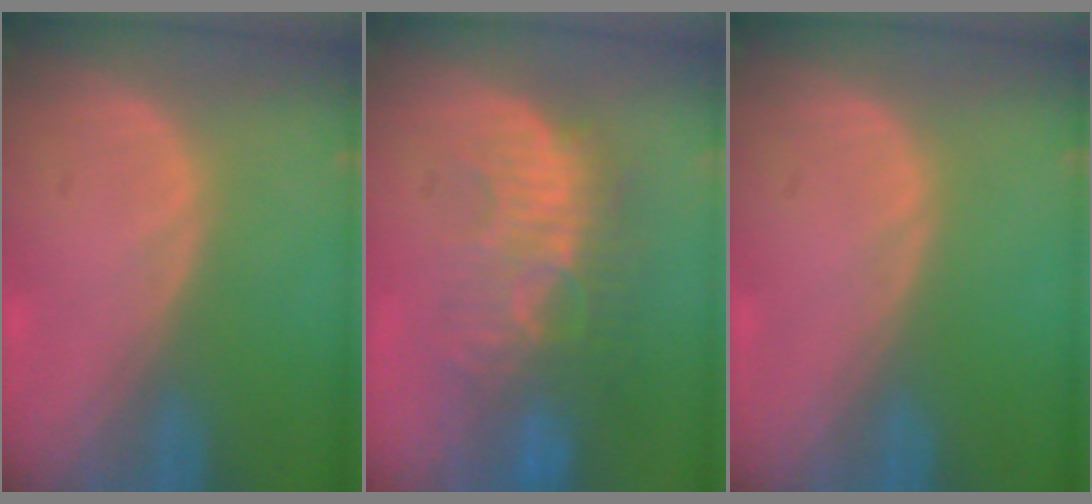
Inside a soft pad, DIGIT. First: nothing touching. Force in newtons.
{"total": 10.0, "press": 9.2, "slide": 3.8}
{"total": 0.0}